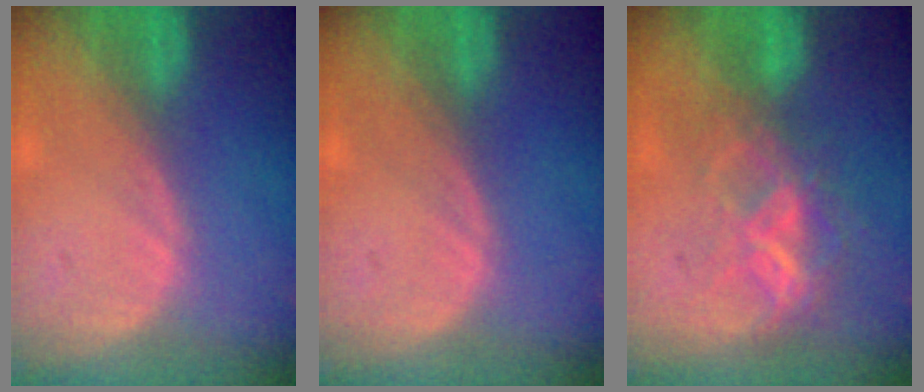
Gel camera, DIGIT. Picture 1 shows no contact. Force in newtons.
{"total": 0.0}
{"total": 7.3, "press": 6.1, "slide": 3.9}